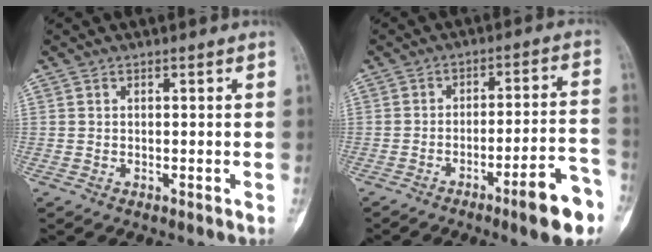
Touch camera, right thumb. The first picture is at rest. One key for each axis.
{"total": 11.2, "fx": -6.5, "fy": 1.9, "fz": 8.9, "tx": -0.115, "ty": 0.046, "tz": -0.092}